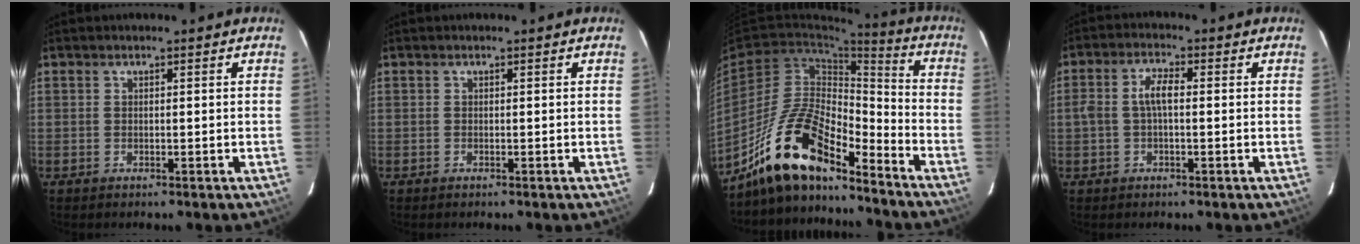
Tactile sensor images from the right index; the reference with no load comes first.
{"total": 0.0}
{"total": 16.6, "force": [-13.0, 4.9, 9.1], "torque": [-0.180, 0.007, -0.243]}
{"total": 4.2, "force": [-0.2, 1.6, 3.9], "torque": [-0.078, 0.011, -0.004]}